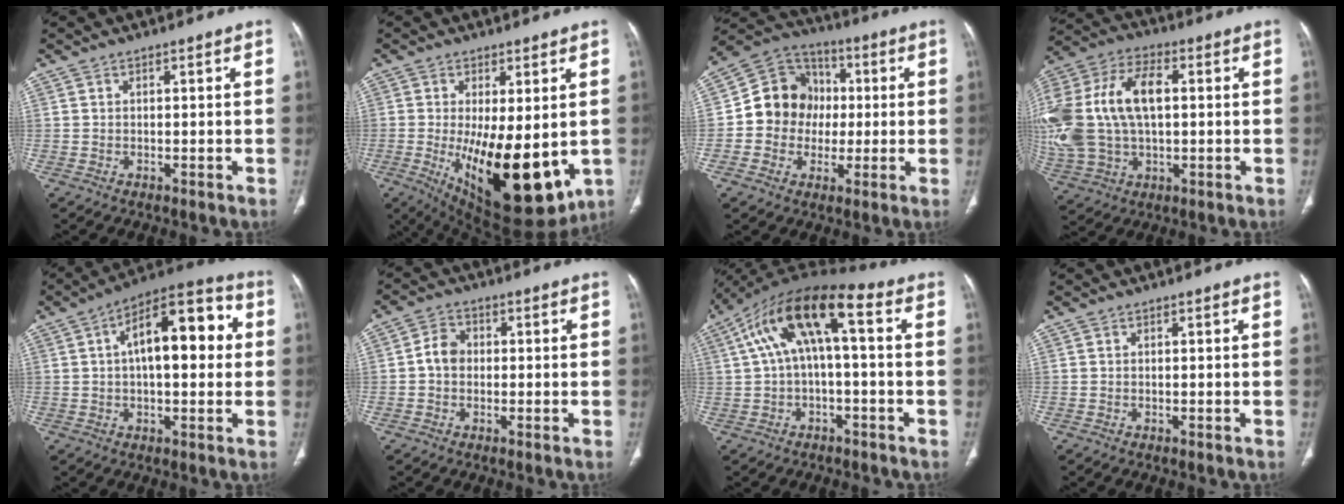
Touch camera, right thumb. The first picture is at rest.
{"total": 19.2, "force": [-3.1, 7.8, 17.2], "torque": [-0.254, -0.036, -0.017]}
{"total": 13.1, "force": [-0.3, 11.9, 5.3], "torque": [-0.047, 0.028, -0.011]}
{"total": 25.0, "force": [2.4, 15.1, 19.7], "torque": [-0.462, 0.026, 0.051]}
{"total": 16.6, "force": [2.7, 7.5, 14.5], "torque": [-0.194, 0.034, 0.034]}
{"total": 4.3, "force": [-0.2, 3.5, 2.4], "torque": [-0.035, 0.014, -0.011]}
{"total": 12.6, "force": [1.8, 4.7, 11.5], "torque": [-0.225, 0.054, 0.028]}
{"total": 0.0}